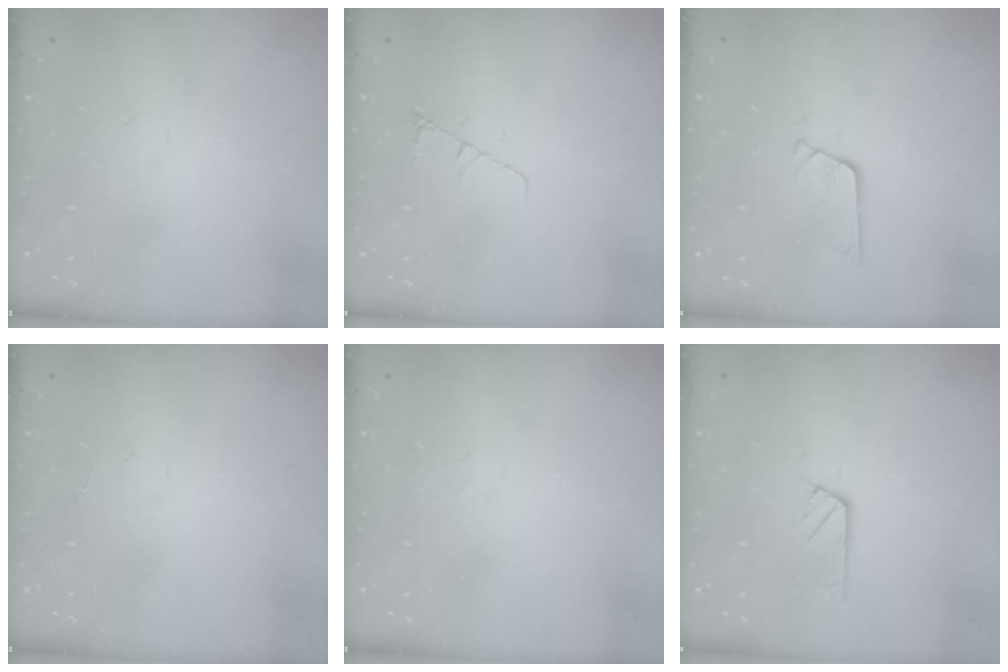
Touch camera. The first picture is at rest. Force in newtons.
{"total": 3.6, "press": 3.6, "slide": 0.4}
{"total": 3.1, "press": 3.1, "slide": 0.3}
{"total": 0.0}
{"total": 2.7, "press": 2.7, "slide": 0.4}
{"total": 3.0, "press": 3.0, "slide": 0.2}